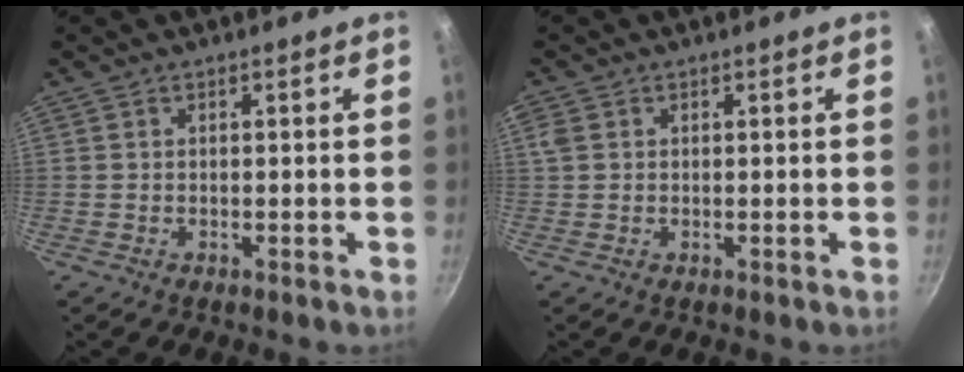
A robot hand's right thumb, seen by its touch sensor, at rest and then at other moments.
{"total": 2.0, "force": [0.7, 1.6, 1.1], "torque": [-0.027, 0.007, 0.017]}